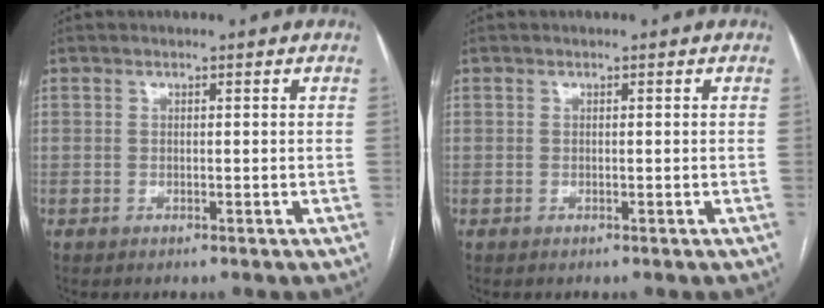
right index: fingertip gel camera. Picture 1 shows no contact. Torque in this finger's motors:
{"motor_torque": [0.05, 0.05, 0.00, 0.00]}